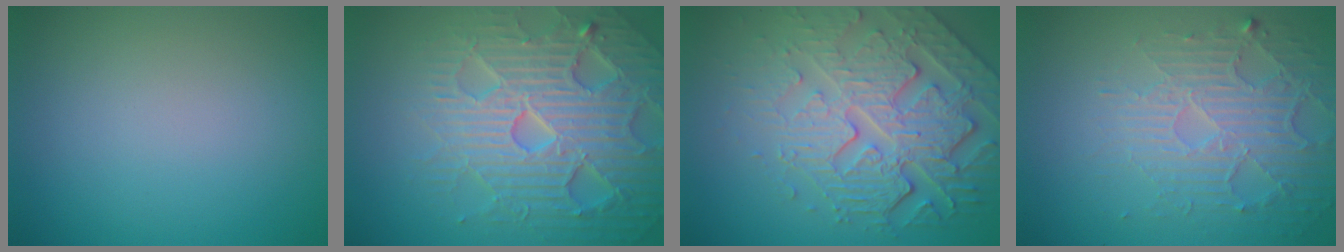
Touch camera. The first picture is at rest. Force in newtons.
{"total": 7.6, "press": 7.4, "slide": 1.6}
{"total": 6.9, "press": 5.5, "slide": 4.2}
{"total": 5.4, "press": 3.6, "slide": 4.0}